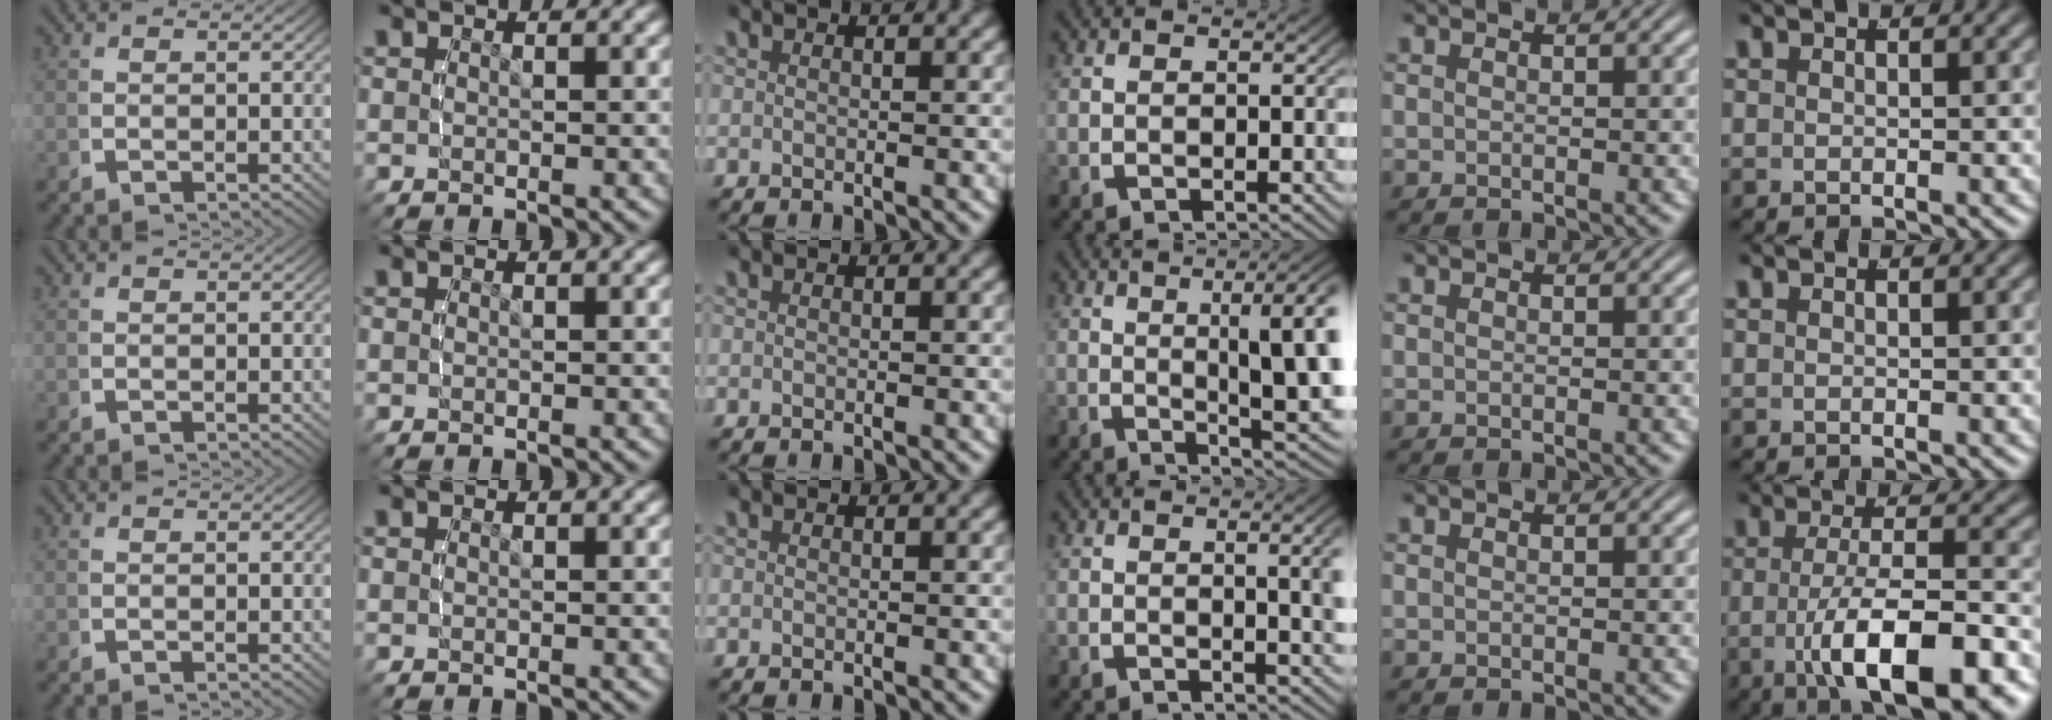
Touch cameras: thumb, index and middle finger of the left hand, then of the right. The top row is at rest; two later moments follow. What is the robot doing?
{"motion": "lift_and_place", "object": "bottle"}